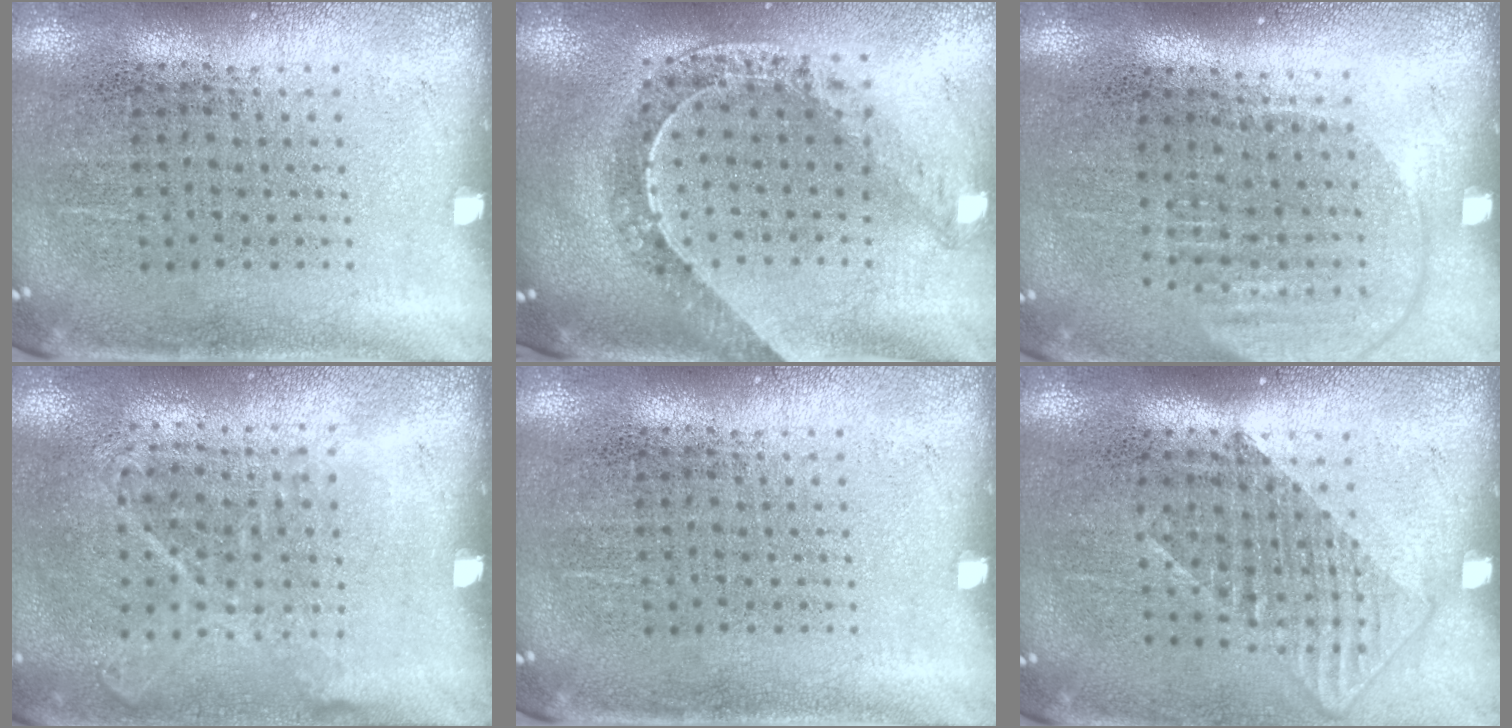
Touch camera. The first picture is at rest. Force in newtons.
{"total": 1.2, "press": 1.2, "slide": 0.2}
{"total": 1.6, "press": 1.4, "slide": 0.8}
{"total": 1.1, "press": 1.0, "slide": 0.5}
{"total": 0.0}
{"total": 1.2, "press": 1.0, "slide": 0.8}